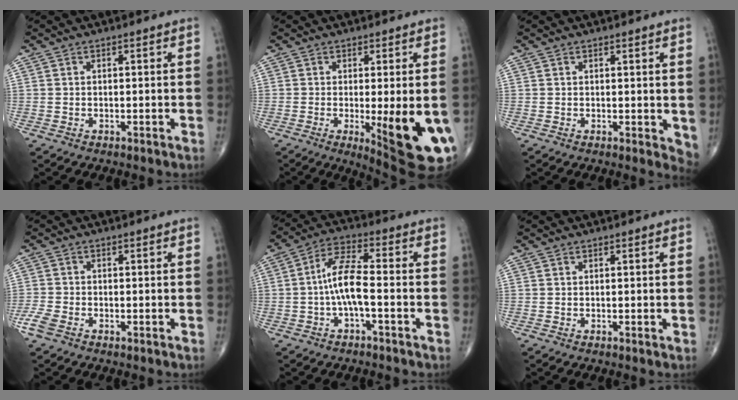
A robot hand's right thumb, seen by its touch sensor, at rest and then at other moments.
{"total": 15.0, "force": [-3.6, 3.7, 14.1], "torque": [-0.153, -0.024, -0.032]}
{"total": 2.8, "force": [1.0, 1.4, 2.2], "torque": [-0.021, -0.010, 0.015]}
{"total": 3.2, "force": [-1.9, 1.7, 2.0], "torque": [-0.058, 0.002, -0.042]}
{"total": 8.1, "force": [-1.6, 2.4, 7.6], "torque": [-0.153, 0.029, -0.036]}
{"total": 0.0}